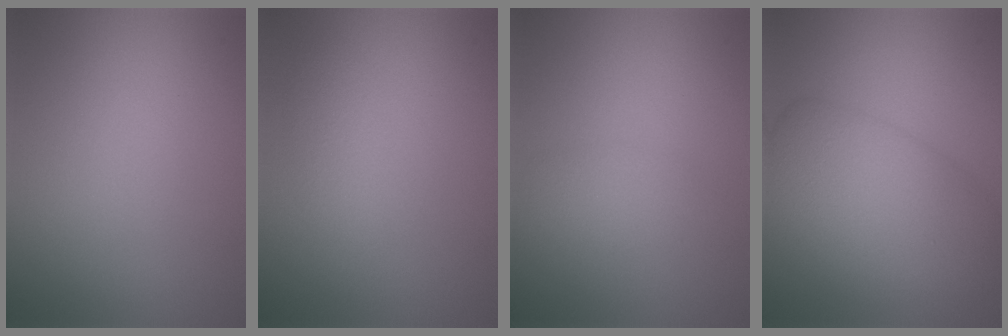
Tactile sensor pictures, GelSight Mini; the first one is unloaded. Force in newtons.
{"total": 2.0, "press": 2.0, "slide": 0.1}
{"total": 1.8, "press": 1.8, "slide": 0.1}
{"total": 6.3, "press": 6.2, "slide": 0.6}